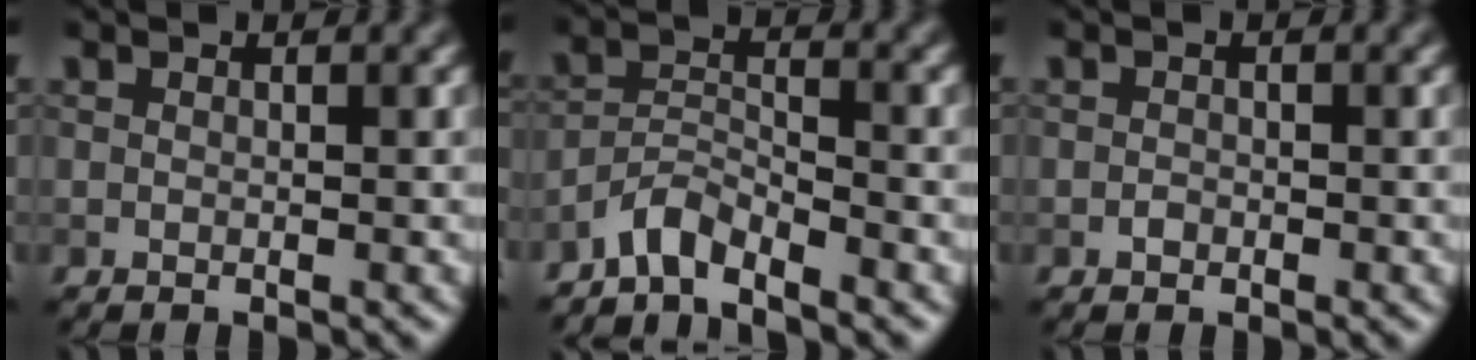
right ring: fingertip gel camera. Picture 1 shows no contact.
{"total": 3.0, "force": [-2.8, 0.5, 1.1], "torque": [-0.020, 0.007, -0.064]}
{"total": 0.6, "force": [-0.3, 0.4, 0.2], "torque": [-0.004, 0.000, -0.007]}